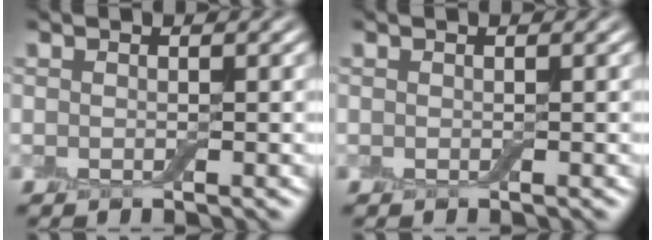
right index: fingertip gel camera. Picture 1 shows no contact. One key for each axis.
{"total": 0.0}